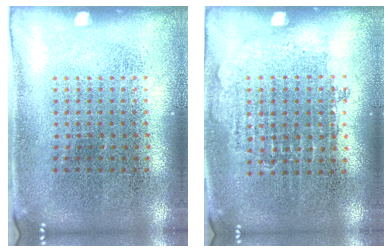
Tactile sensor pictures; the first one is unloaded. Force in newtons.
{"total": 0.8, "press": 0.7, "slide": 0.3}